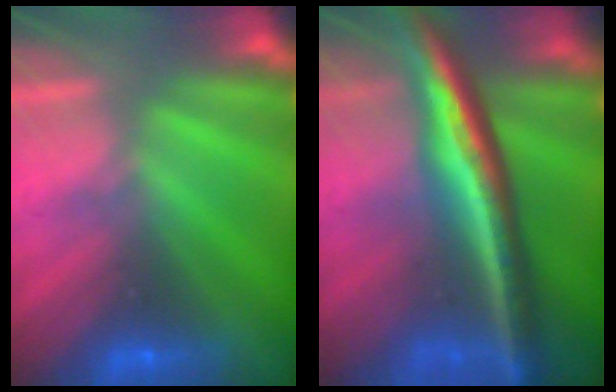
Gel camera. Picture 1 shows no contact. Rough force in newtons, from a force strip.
{"total": 5.8}